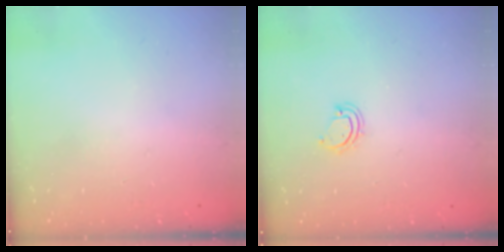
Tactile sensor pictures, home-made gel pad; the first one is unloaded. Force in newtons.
{"total": 3.6, "press": 3.6, "slide": 0.2}